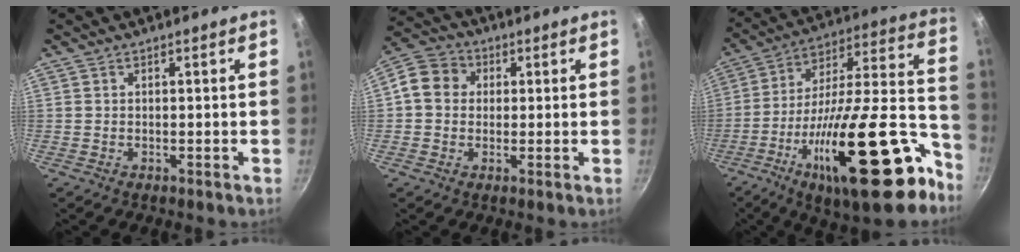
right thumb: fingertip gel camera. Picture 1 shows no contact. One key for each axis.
{"total": 7.6, "fx": 1.0, "fy": 6.7, "fz": 3.5, "tx": -0.039, "ty": 0.016, "tz": -0.003}
{"total": 32.9, "fx": -15.7, "fy": 11.5, "fz": 26.5, "tx": -0.362, "ty": 0.074, "tz": -0.247}